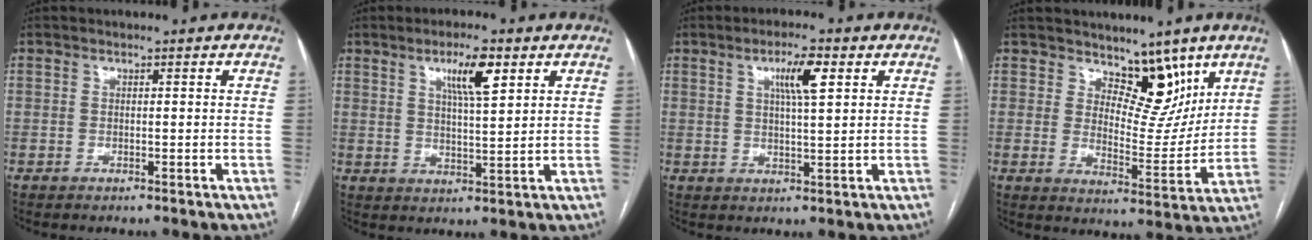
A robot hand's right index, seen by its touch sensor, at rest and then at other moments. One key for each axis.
{"total": 6.7, "fx": 3.4, "fy": 1.0, "fz": 5.6, "tx": -0.100, "ty": 0.002, "tz": 0.057}
{"total": 5.7, "fx": 2.4, "fy": 0.7, "fz": 5.1, "tx": -0.091, "ty": 0.004, "tz": 0.040}
{"total": 8.5, "fx": 6.1, "fy": 4.2, "fz": 4.1, "tx": -0.046, "ty": -0.010, "tz": 0.103}